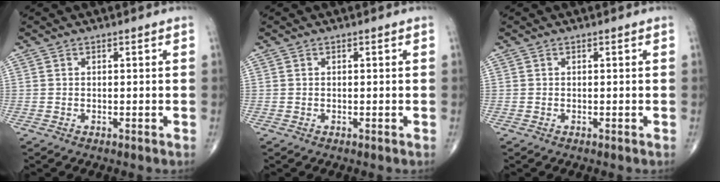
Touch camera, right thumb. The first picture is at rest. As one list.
[{"total": 0.0}, {"total": 0.0}]